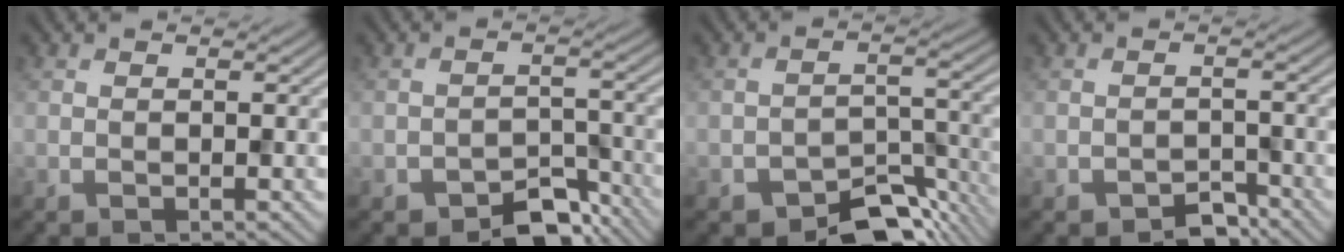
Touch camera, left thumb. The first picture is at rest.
{"total": 5.6, "force": [-4.0, 2.9, 2.5], "torque": [-0.032, -0.003, -0.068]}
{"total": 7.9, "force": [-5.9, 3.9, 3.6], "torque": [-0.043, -0.014, -0.095]}
{"total": 3.1, "force": [-2.4, 1.5, 1.2], "torque": [-0.019, 0.000, -0.042]}